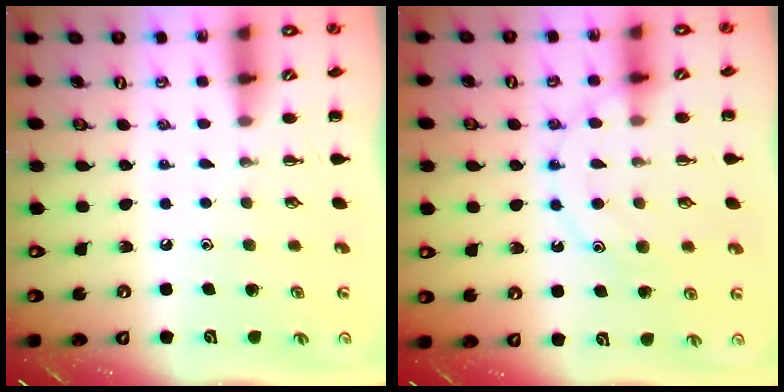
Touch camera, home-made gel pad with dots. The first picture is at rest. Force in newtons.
{"total": 13.4, "press": 13.4, "slide": 0.9}